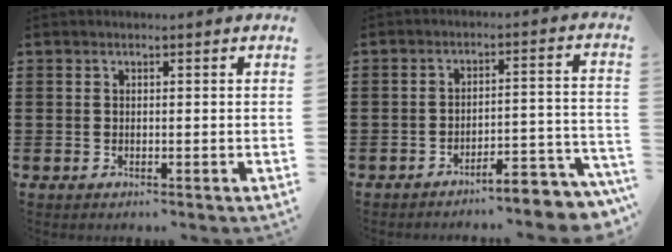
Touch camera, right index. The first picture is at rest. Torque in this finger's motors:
{"motor_torque": [1.08, 1.05, 0.32, 0.03]}